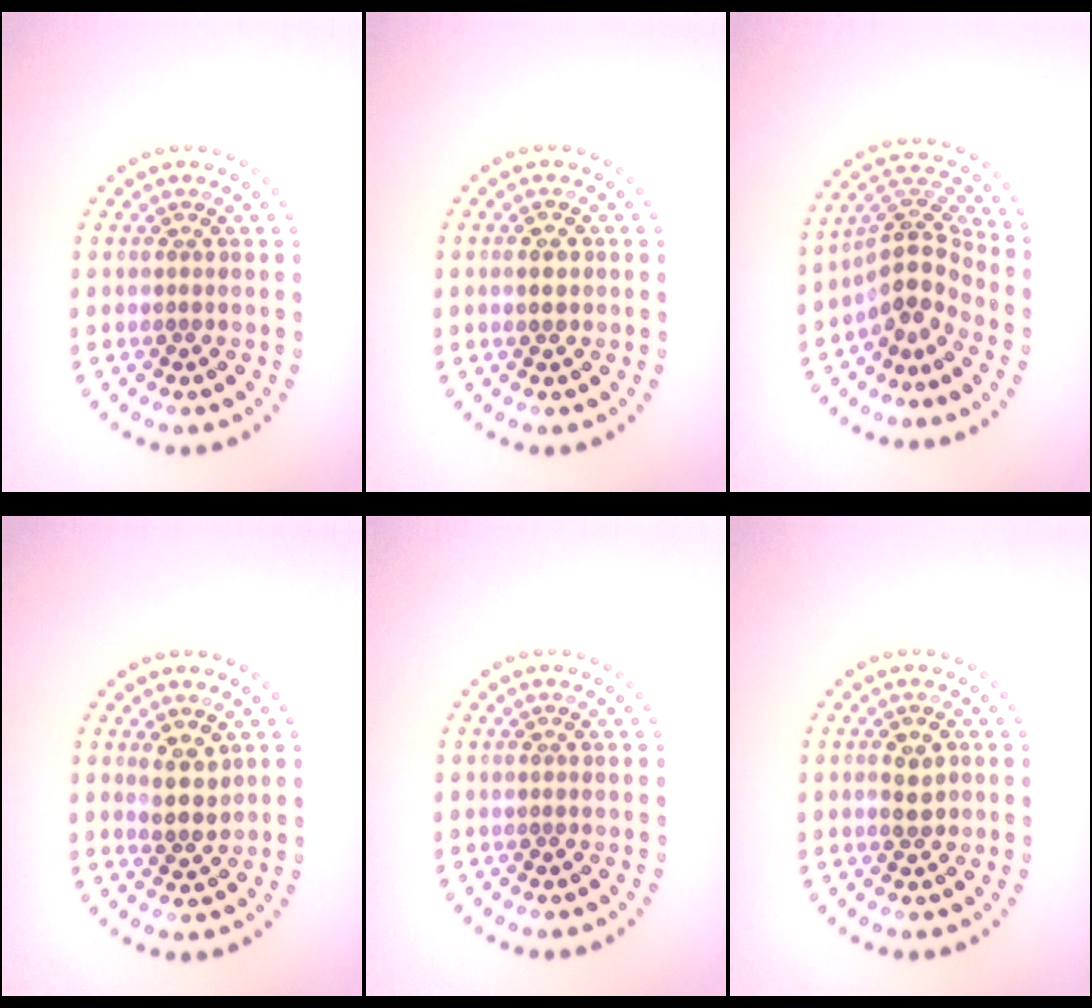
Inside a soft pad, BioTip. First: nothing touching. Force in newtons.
{"total": 1.8, "press": 1.8, "slide": 0.1}
{"total": 4.4, "press": 3.1, "slide": 3.1}
{"total": 2.3, "press": 2.1, "slide": 0.9}
{"total": 0.0}
{"total": 1.9, "press": 1.9, "slide": 0.1}